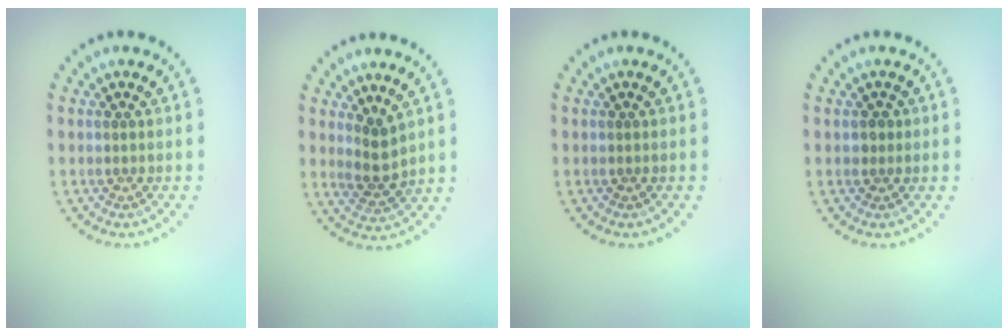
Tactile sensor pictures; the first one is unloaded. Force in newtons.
{"total": 2.3, "press": 1.9, "slide": 1.2}
{"total": 0.0}
{"total": 0.9, "press": 0.8, "slide": 0.4}